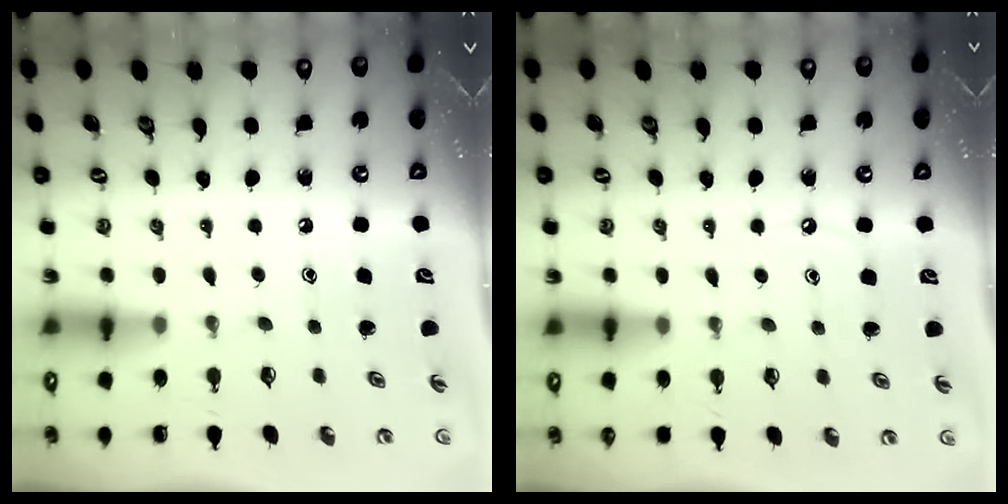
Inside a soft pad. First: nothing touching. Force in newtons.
{"total": 4.9, "press": 4.8, "slide": 0.6}